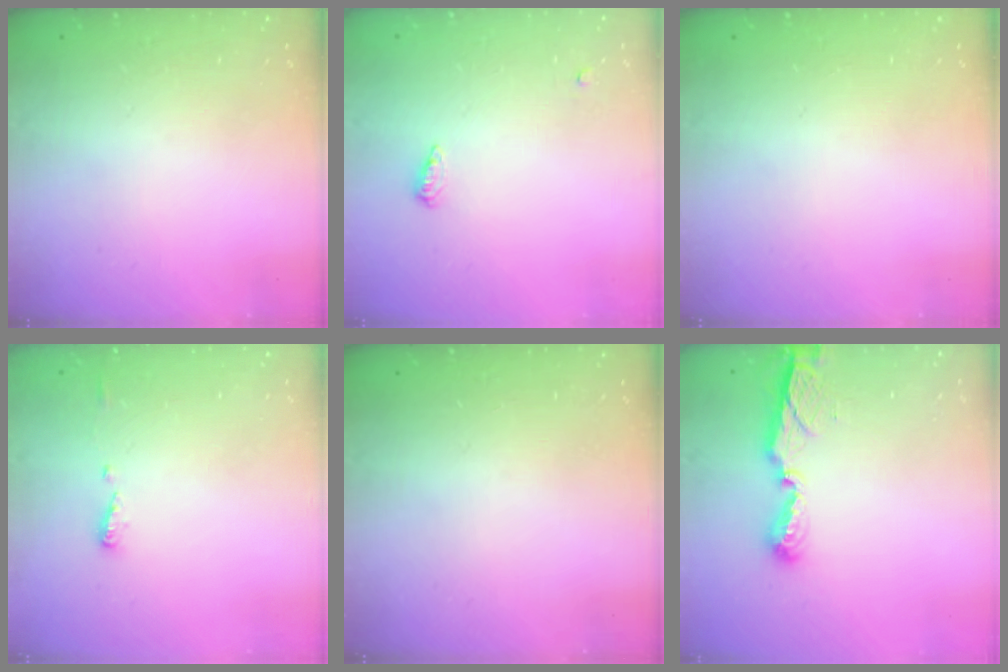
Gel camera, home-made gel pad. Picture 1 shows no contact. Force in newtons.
{"total": 5.5, "press": 5.4, "slide": 1.0}
{"total": 0.0}
{"total": 4.9, "press": 4.9, "slide": 0.6}
{"total": 0.0}
{"total": 7.9, "press": 7.8, "slide": 0.3}